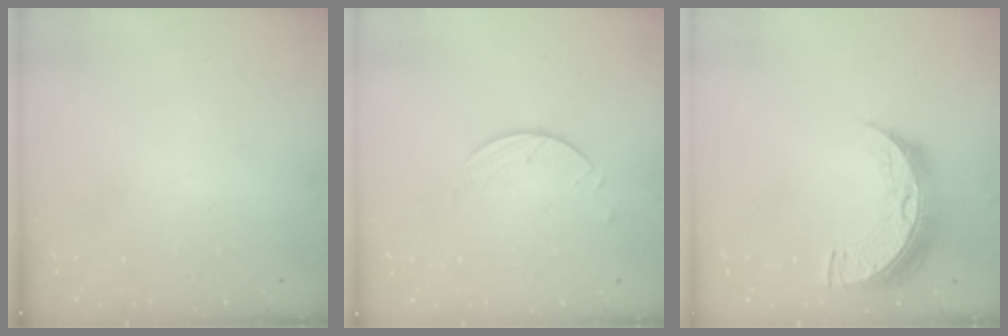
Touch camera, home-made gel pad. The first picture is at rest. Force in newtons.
{"total": 2.0, "press": 2.0, "slide": 0.2}
{"total": 11.9, "press": 11.8, "slide": 1.0}